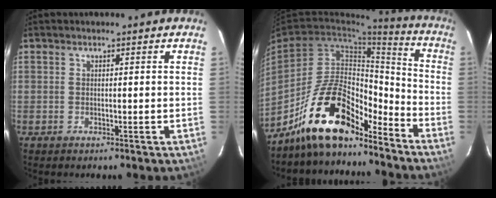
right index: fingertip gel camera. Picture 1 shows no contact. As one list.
[{"total": 17.7, "force": [-13.8, 6.2, 9.3], "torque": [-0.175, 0.024, -0.235]}]